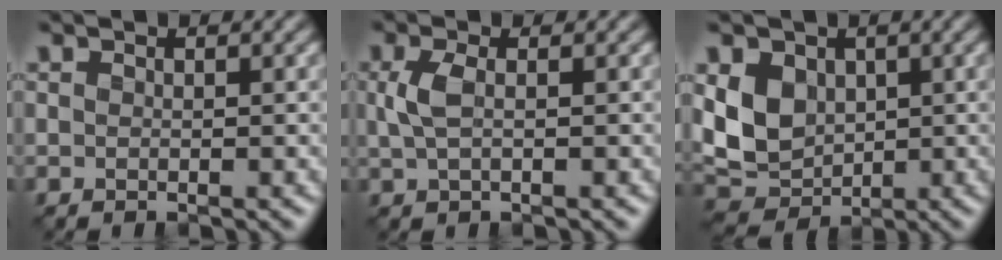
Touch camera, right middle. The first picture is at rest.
{"total": 2.0, "force": [0.1, 0.9, 1.8], "torque": [-0.047, -0.001, 0.001]}
{"total": 6.0, "force": [0.4, 4.8, 3.5], "torque": [-0.080, -0.009, 0.003]}